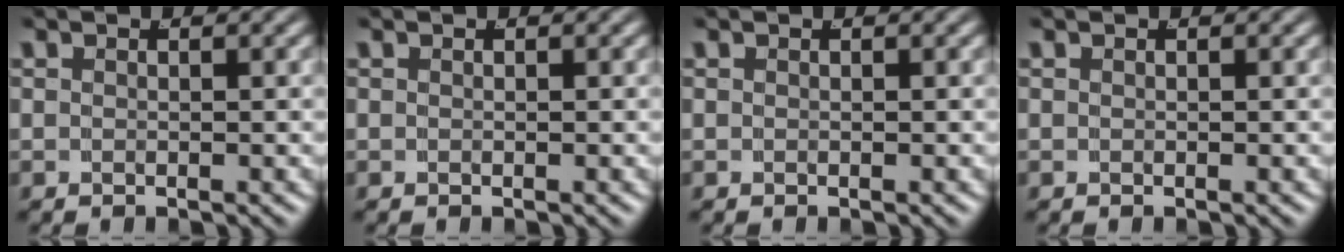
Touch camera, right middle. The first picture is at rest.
{"total": 0.0}
{"total": 0.0}
{"total": 0.0}